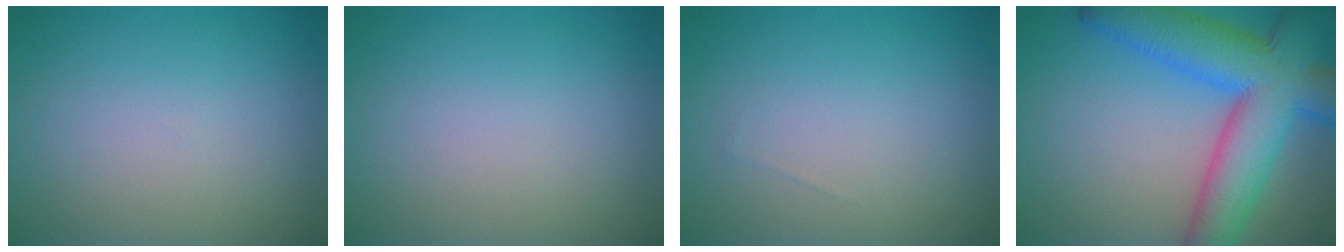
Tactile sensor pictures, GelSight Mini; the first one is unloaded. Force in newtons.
{"total": 0.0}
{"total": 0.0}
{"total": 11.7, "press": 11.7, "slide": 0.5}